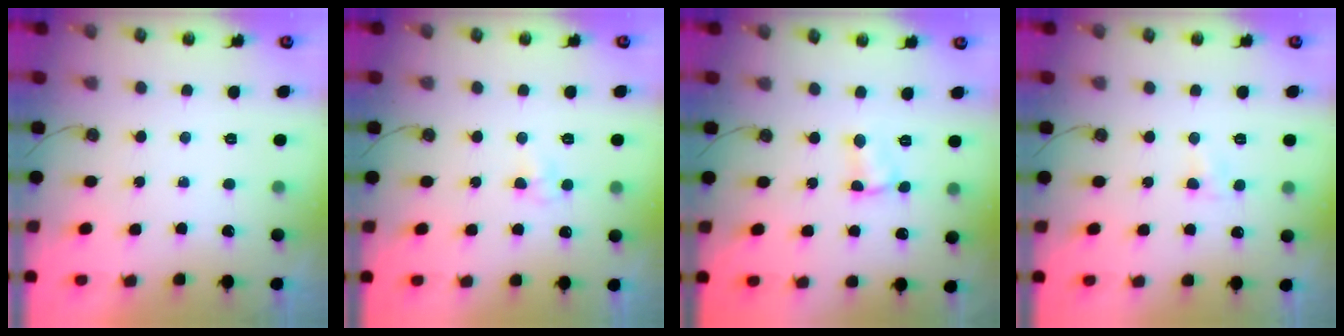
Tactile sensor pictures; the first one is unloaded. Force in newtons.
{"total": 3.4, "press": 3.4, "slide": 0.4}
{"total": 2.9, "press": 2.8, "slide": 0.3}
{"total": 3.8, "press": 3.8, "slide": 0.4}